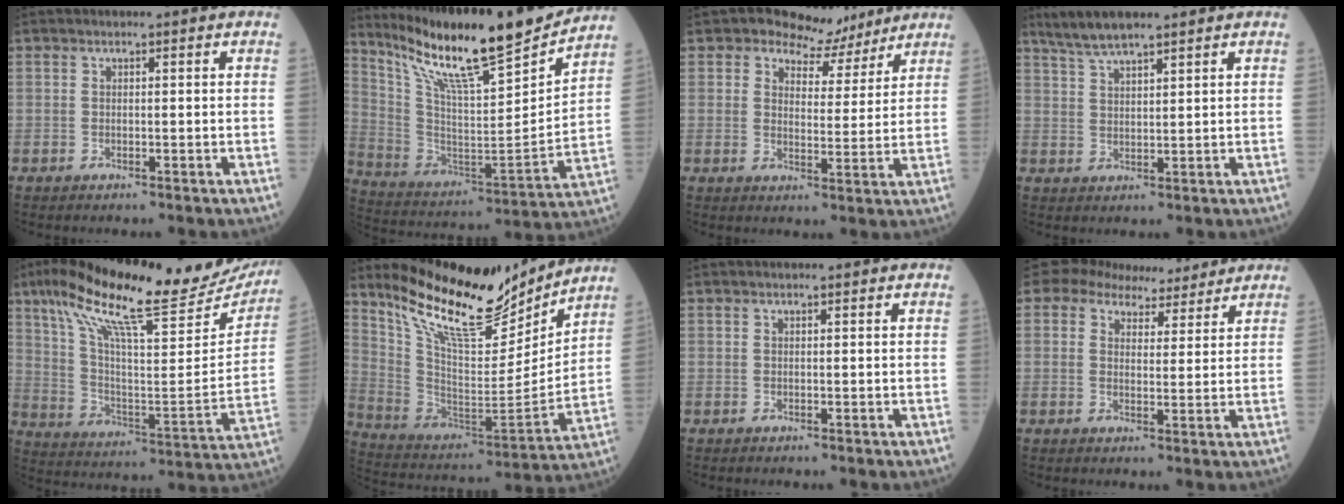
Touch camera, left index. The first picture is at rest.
{"total": 21.9, "force": [18.6, 0.9, 11.5], "torque": [-0.202, -0.030, 0.312]}
{"total": 6.8, "force": [5.5, 3.8, 1.2], "torque": [-0.011, 0.003, 0.074]}
{"total": 5.5, "force": [4.6, 0.4, 3.0], "torque": [-0.067, 0.017, 0.092]}
{"total": 26.9, "force": [22.3, 3.6, 14.6], "torque": [-0.252, -0.028, 0.323]}
{"total": 18.4, "force": [15.9, 3.8, 8.5], "torque": [-0.157, -0.031, 0.279]}
{"total": 0.0}
{"total": 7.0, "force": [5.8, 3.6, 1.4], "torque": [-0.023, 0.018, 0.082]}